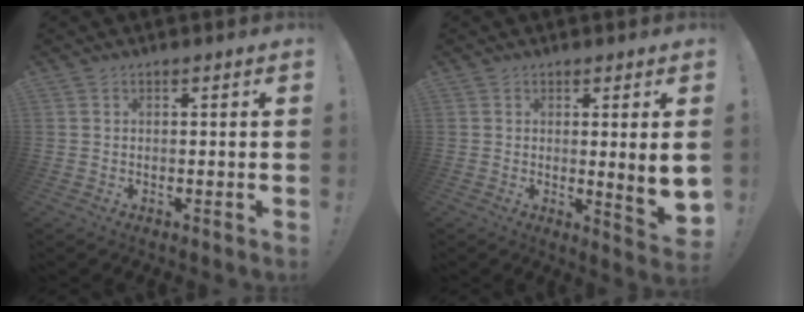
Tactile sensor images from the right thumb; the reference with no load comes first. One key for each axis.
{"total": 6.3, "fx": 0.8, "fy": -0.3, "fz": 6.2, "tx": -0.084, "ty": -0.018, "tz": 0.014}